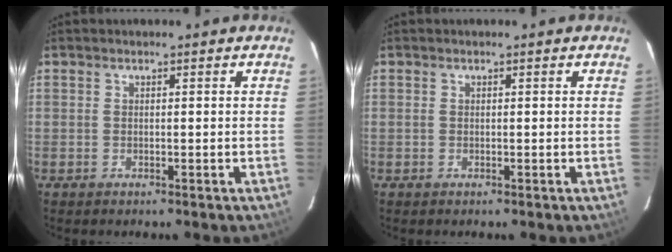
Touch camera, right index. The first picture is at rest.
{"total": 0.0}